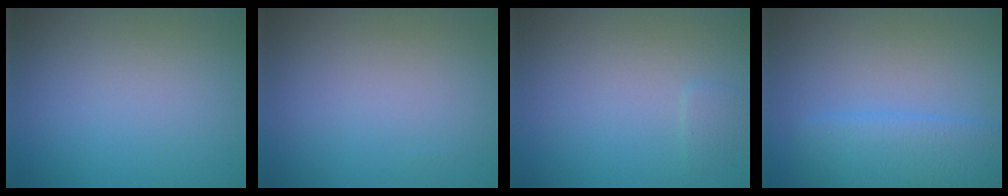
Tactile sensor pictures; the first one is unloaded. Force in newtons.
{"total": 0.0}
{"total": 0.8, "press": 0.8, "slide": 0.0}
{"total": 4.2, "press": 4.1, "slide": 0.2}